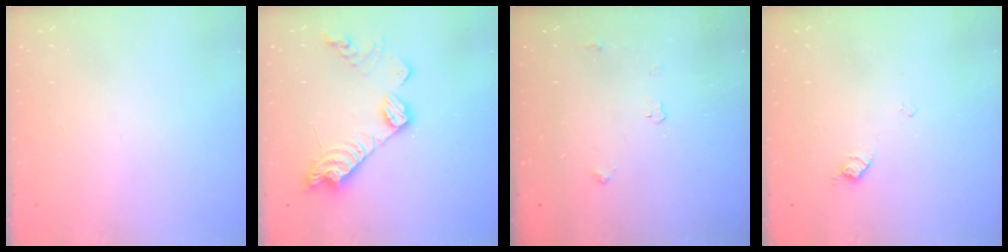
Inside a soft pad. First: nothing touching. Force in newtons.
{"total": 14.8, "press": 14.8, "slide": 0.8}
{"total": 3.0, "press": 2.9, "slide": 0.5}
{"total": 6.8, "press": 6.8, "slide": 0.8}